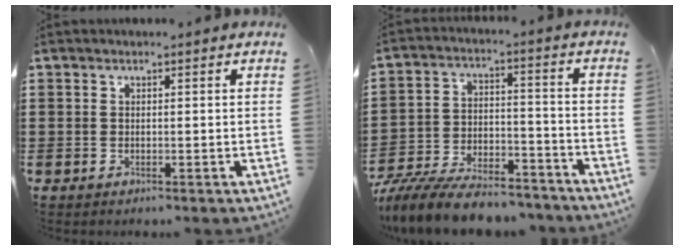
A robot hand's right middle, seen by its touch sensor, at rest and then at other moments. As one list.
[{"total": 9.4, "force": [-8.8, 1.8, 2.8], "torque": [-0.053, 0.020, -0.171]}]